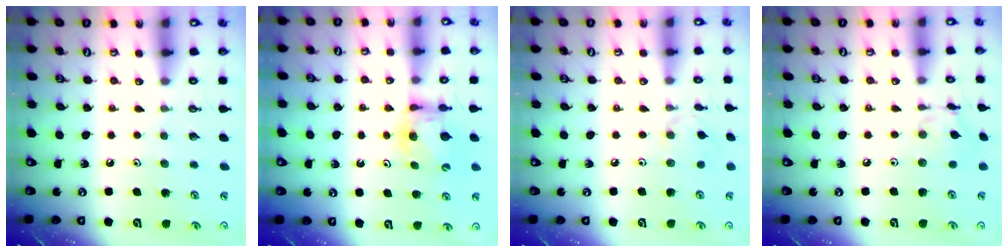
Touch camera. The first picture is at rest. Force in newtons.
{"total": 6.4, "press": 6.4, "slide": 0.5}
{"total": 3.0, "press": 3.0, "slide": 0.5}
{"total": 8.8, "press": 8.8, "slide": 0.5}